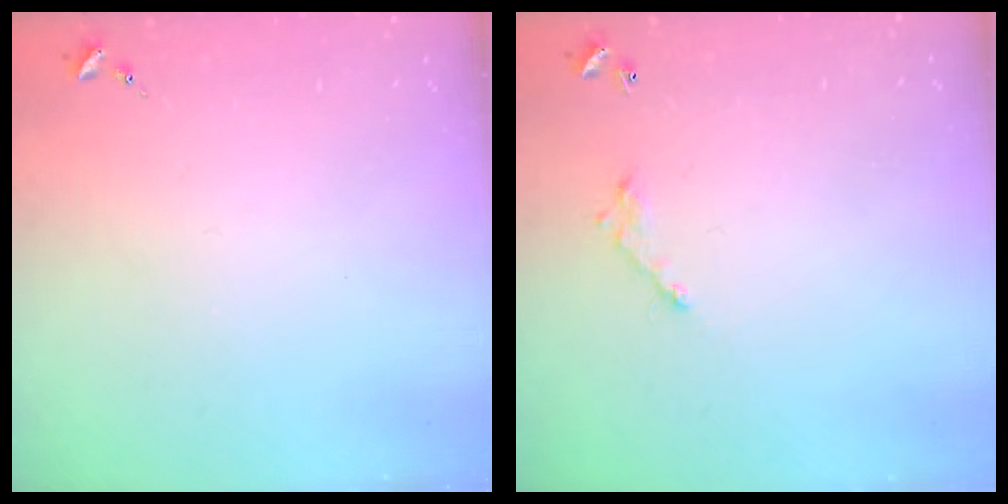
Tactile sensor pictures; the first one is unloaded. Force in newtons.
{"total": 5.2, "press": 5.2, "slide": 0.2}